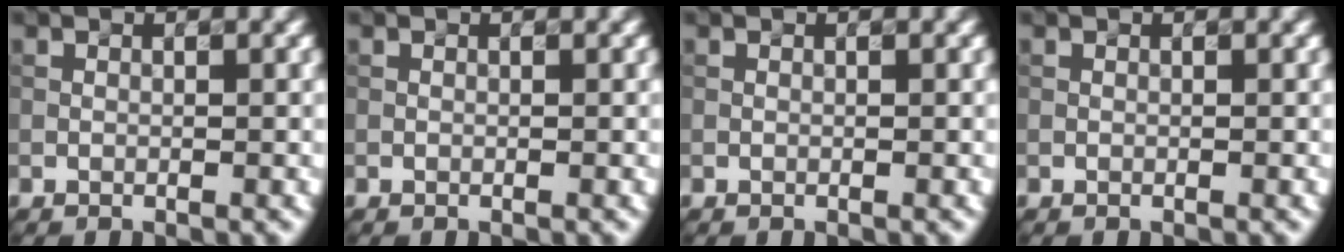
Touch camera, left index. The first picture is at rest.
{"total": 0.0}
{"total": 0.0}
{"total": 0.0}